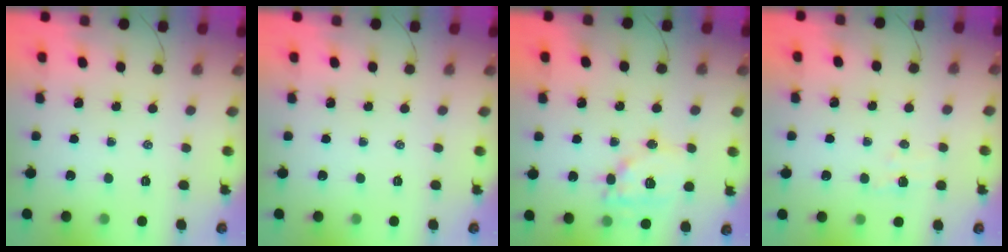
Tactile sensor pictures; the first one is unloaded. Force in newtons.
{"total": 0.0}
{"total": 13.4, "press": 13.3, "slide": 1.9}
{"total": 2.8, "press": 2.7, "slide": 0.7}